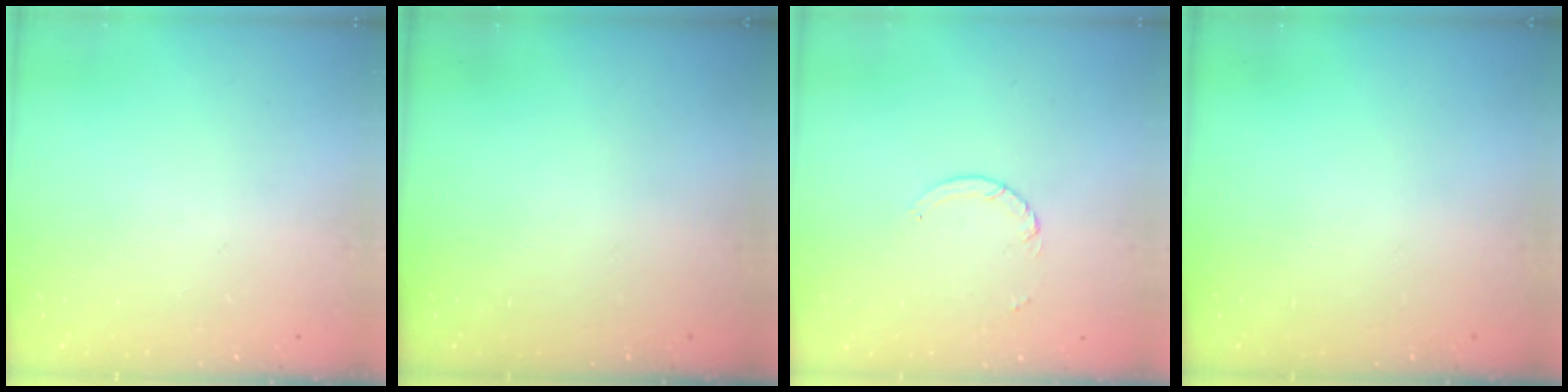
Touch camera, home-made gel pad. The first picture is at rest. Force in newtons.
{"total": 0.0}
{"total": 3.8, "press": 3.8, "slide": 0.3}
{"total": 0.0}